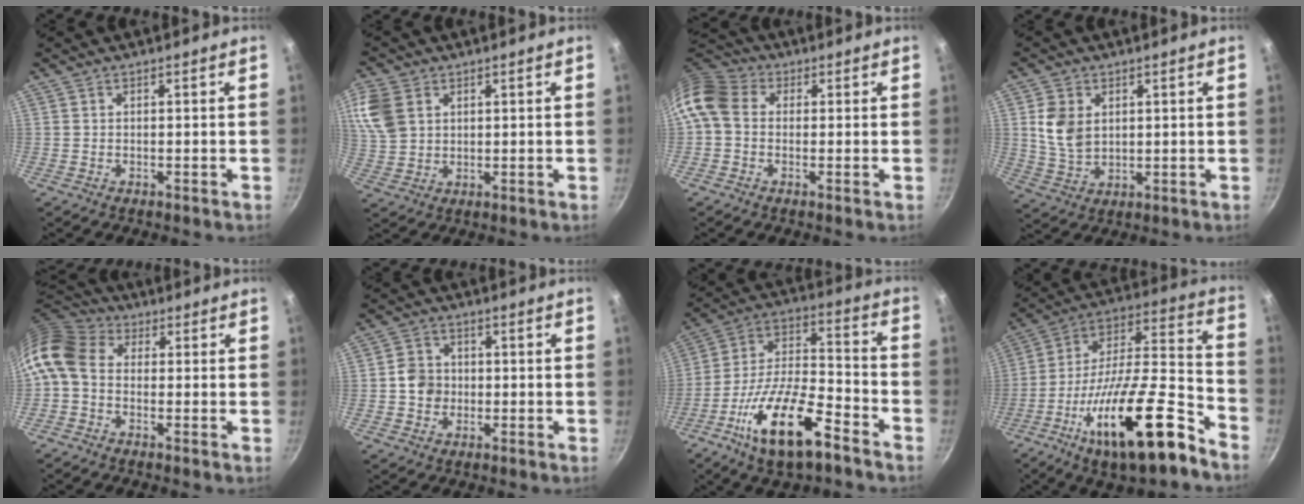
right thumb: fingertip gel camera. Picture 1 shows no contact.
{"total": 10.2, "force": [3.8, 7.5, 5.7], "torque": [-0.118, -0.006, 0.077]}
{"total": 9.6, "force": [0.5, 7.6, 5.9], "torque": [-0.110, 0.024, -0.011]}
{"total": 7.5, "force": [1.9, 5.4, 4.8], "torque": [-0.082, -0.017, 0.042]}
{"total": 9.8, "force": [-0.8, 7.4, 6.4], "torque": [-0.125, 0.031, -0.036]}
{"total": 4.8, "force": [-0.2, 4.3, 2.0], "torque": [-0.012, 0.011, -0.009]}
{"total": 19.4, "force": [-10.4, 7.2, 14.7], "torque": [-0.253, 0.051, -0.195]}
{"total": 25.5, "force": [-13.6, 7.3, 20.2], "torque": [-0.295, 0.073, -0.232]}